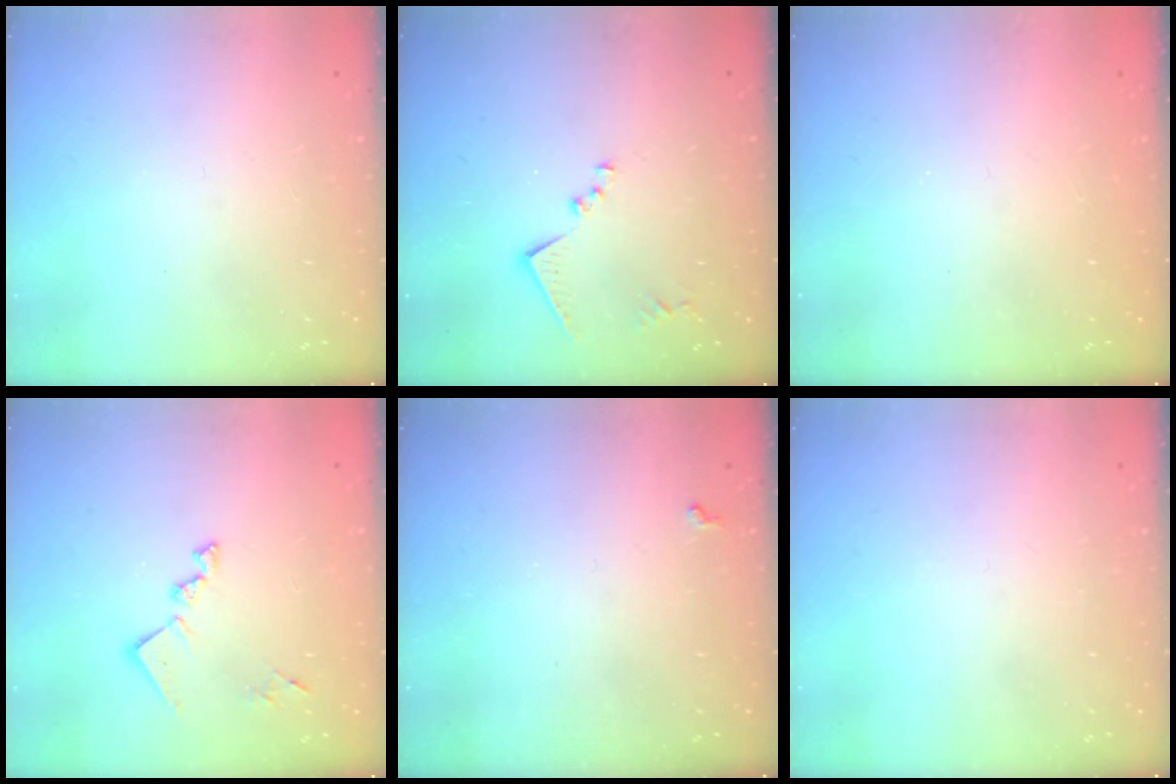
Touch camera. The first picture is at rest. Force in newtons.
{"total": 10.1, "press": 10.1, "slide": 0.6}
{"total": 1.1, "press": 1.0, "slide": 0.1}
{"total": 11.7, "press": 11.6, "slide": 0.3}
{"total": 2.8, "press": 2.8, "slide": 0.5}
{"total": 0.0}